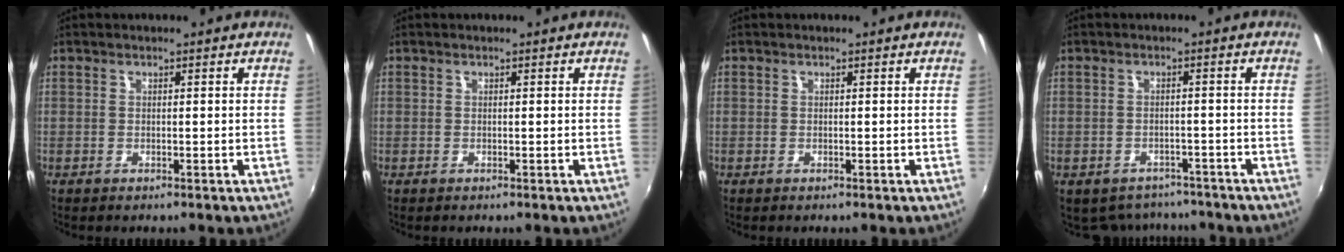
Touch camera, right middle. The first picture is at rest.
{"total": 0.0}
{"total": 0.0}
{"total": 8.2, "force": [-6.8, 4.2, 2.1], "torque": [-0.054, -0.004, -0.087]}